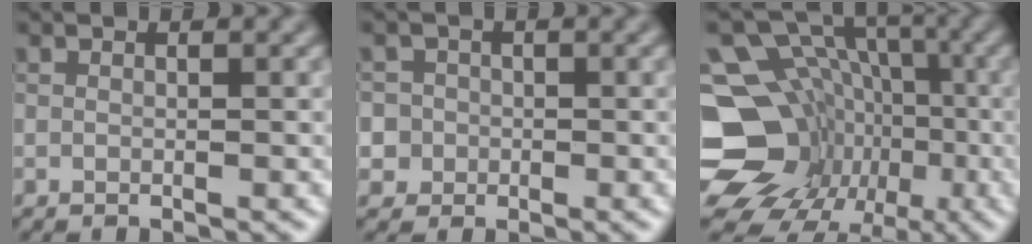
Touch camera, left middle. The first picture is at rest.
{"total": 3.7, "force": [-0.3, 3.6, 0.7], "torque": [0.007, 0.016, -0.014]}
{"total": 17.2, "force": [-5.2, 14.5, 7.6], "torque": [-0.154, -0.007, -0.081]}